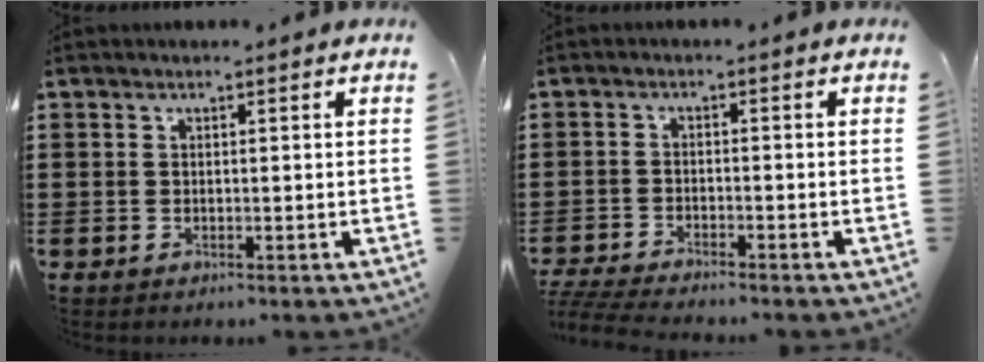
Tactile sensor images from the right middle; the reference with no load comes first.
{"total": 3.6, "force": [-3.4, 0.0, 0.9], "torque": [-0.029, -0.007, -0.074]}